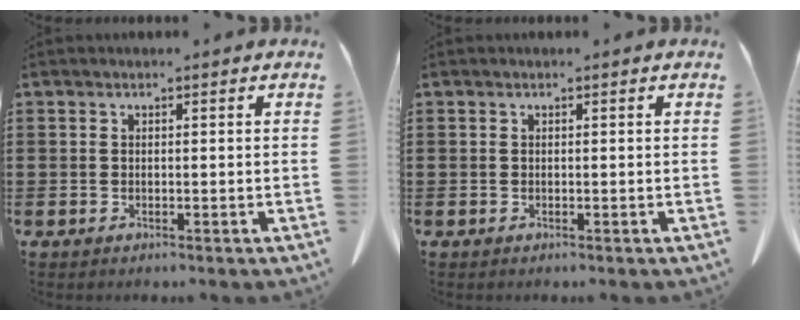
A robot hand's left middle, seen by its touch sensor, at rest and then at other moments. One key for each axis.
{"total": 0.0}